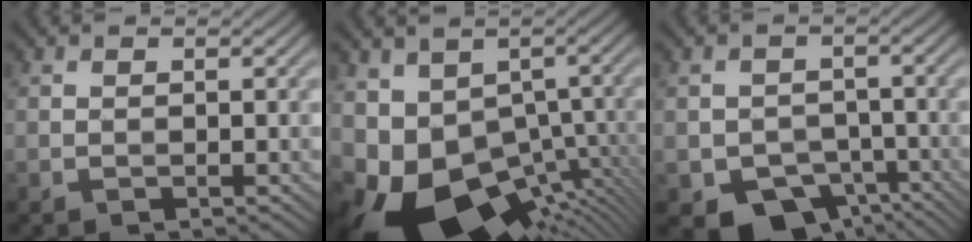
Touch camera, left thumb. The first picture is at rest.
{"total": 15.9, "force": [-5.9, 9.6, 11.2], "torque": [-0.222, -0.017, -0.069]}
{"total": 7.5, "force": [-4.3, 5.2, 3.3], "torque": [-0.053, -0.018, -0.071]}